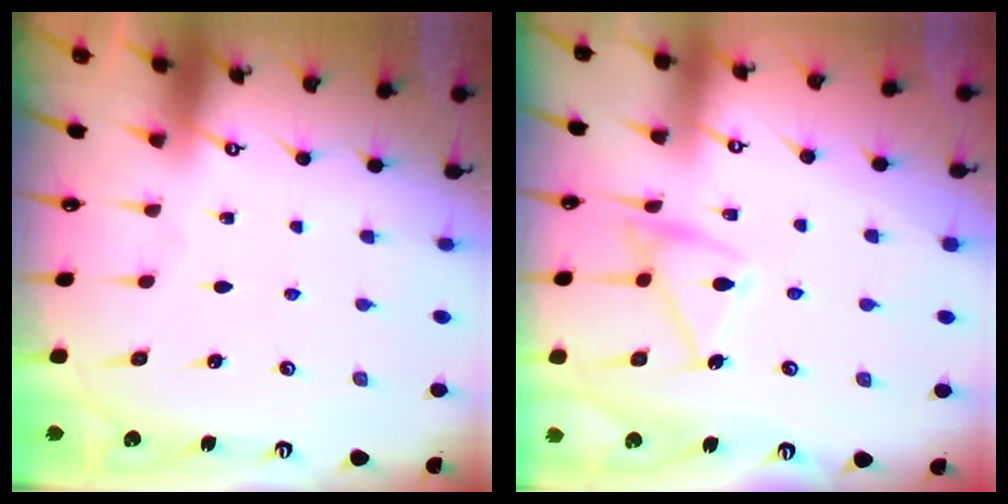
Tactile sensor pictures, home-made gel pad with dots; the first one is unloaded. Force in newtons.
{"total": 14.5, "press": 14.5, "slide": 0.7}